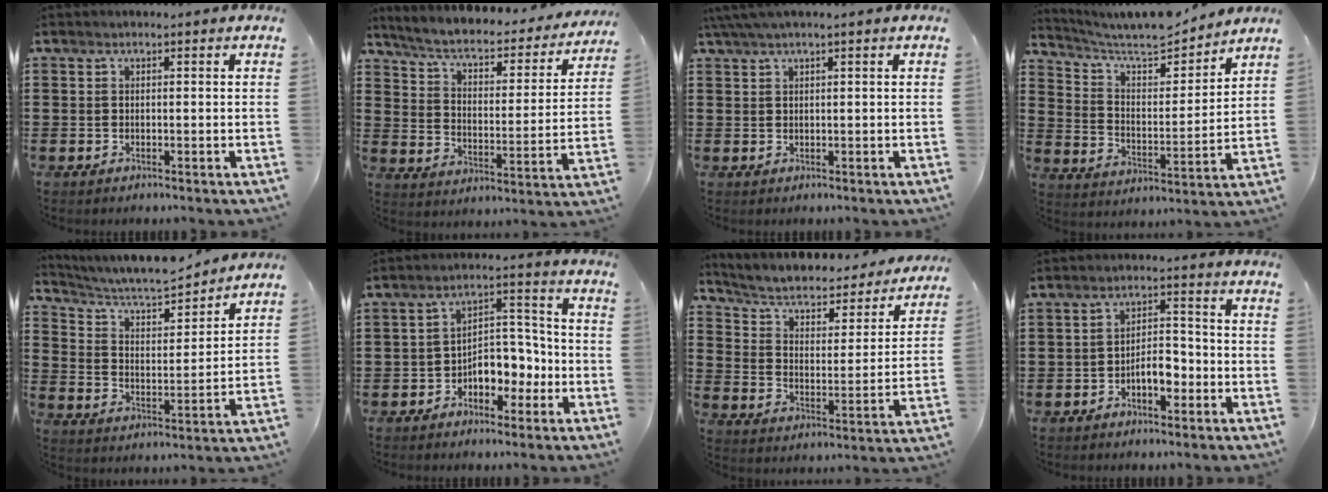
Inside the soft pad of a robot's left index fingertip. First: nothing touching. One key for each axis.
{"total": 4.6, "fx": 3.7, "fy": 1.1, "fz": 2.5, "tx": -0.068, "ty": -0.028, "tz": 0.054}
{"total": 2.0, "fx": 1.1, "fy": 0.0, "fz": 1.7, "tx": -0.034, "ty": -0.001, "tz": 0.020}
{"total": 7.6, "fx": 7.1, "fy": 1.2, "fz": 2.4, "tx": -0.070, "ty": -0.054, "tz": 0.119}
{"total": 6.2, "fx": 5.7, "fy": 1.0, "fz": 2.1, "tx": -0.067, "ty": -0.038, "tz": 0.092}
{"total": 6.0, "fx": -3.1, "fy": 4.2, "fz": 3.0, "tx": -0.051, "ty": 0.010, "tz": -0.062}
{"total": 4.1, "fx": 2.7, "fy": 2.1, "fz": 2.3, "tx": -0.062, "ty": -0.020, "tz": 0.036}
{"total": 5.0, "fx": -2.5, "fy": 2.4, "fz": 3.7, "tx": -0.063, "ty": 0.006, "tz": -0.051}